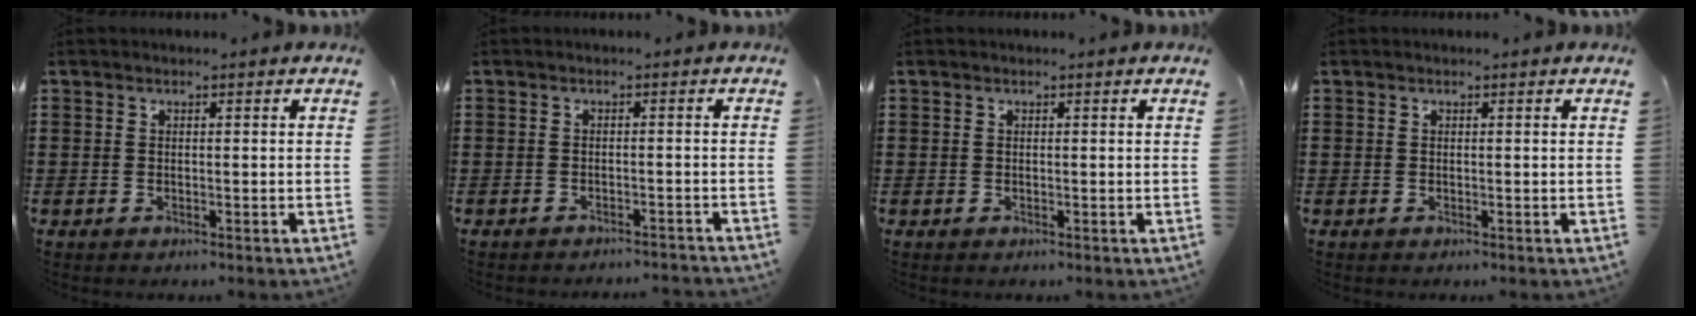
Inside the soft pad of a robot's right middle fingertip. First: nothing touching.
{"total": 1.5, "force": [-1.5, -0.1, 0.2], "torque": [-0.005, 0.004, -0.030]}
{"total": 0.0}
{"total": 0.0}